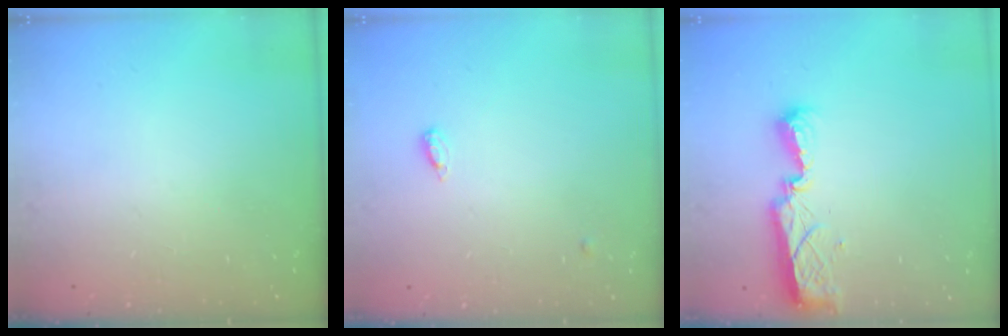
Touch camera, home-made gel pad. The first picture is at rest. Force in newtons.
{"total": 4.0, "press": 3.9, "slide": 0.7}
{"total": 7.9, "press": 7.9, "slide": 0.9}